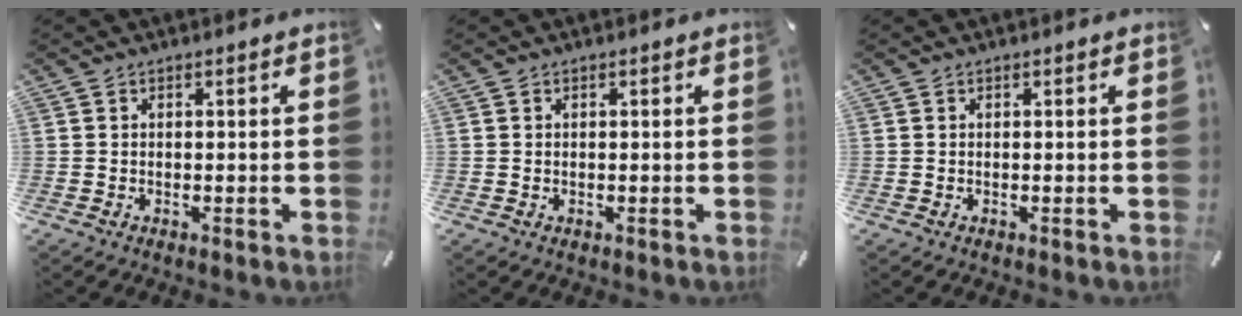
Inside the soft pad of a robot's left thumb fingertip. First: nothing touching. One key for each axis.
{"total": 0.0}
{"total": 0.0}